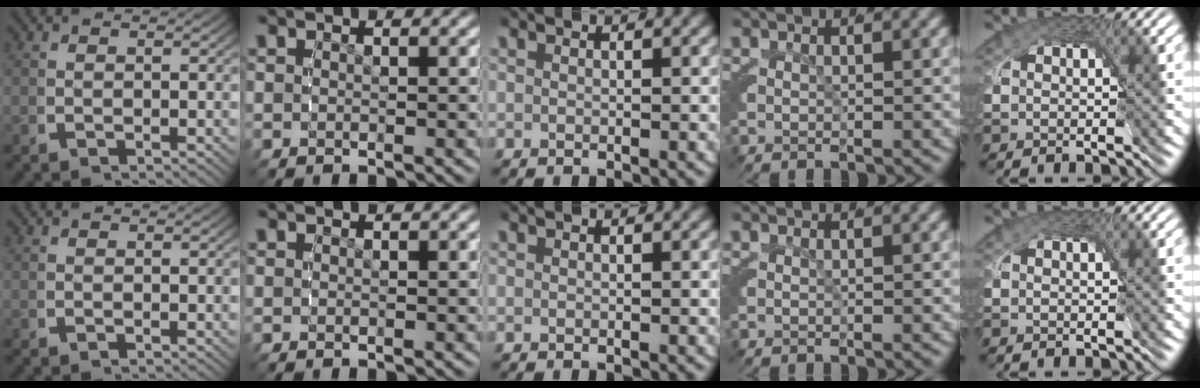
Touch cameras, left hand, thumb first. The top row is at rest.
{}